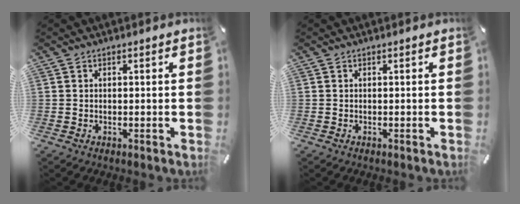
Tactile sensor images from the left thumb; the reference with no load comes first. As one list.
[{"total": 0.0}]